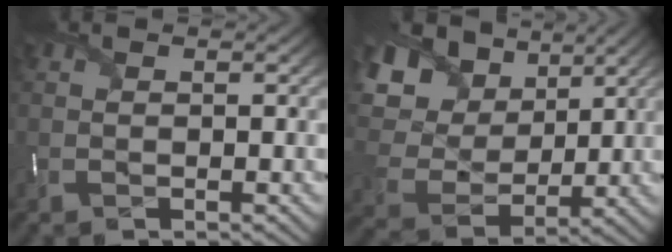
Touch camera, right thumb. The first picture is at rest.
{"total": 14.2, "force": [6.4, 9.9, 7.9], "torque": [-0.219, 0.039, 0.118]}